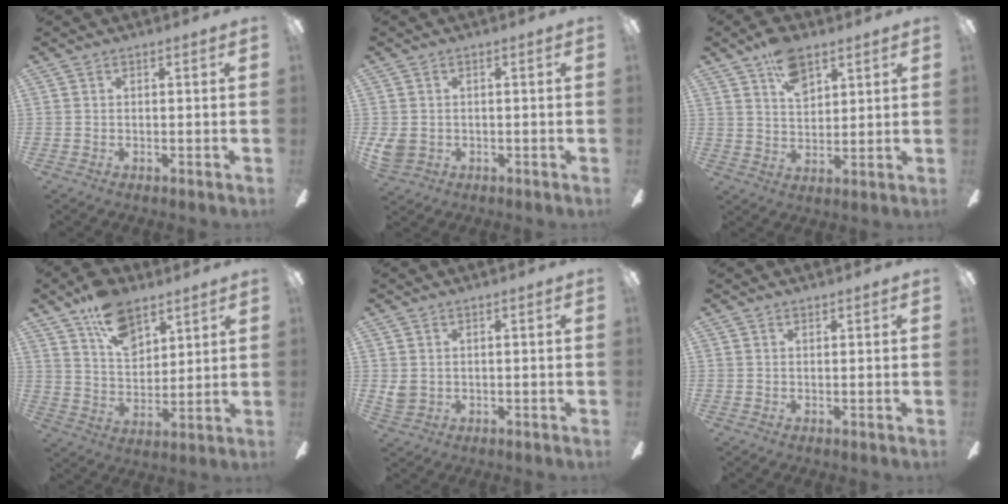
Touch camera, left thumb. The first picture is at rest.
{"total": 3.6, "force": [0.1, 3.0, 1.9], "torque": [-0.047, -0.001, 0.001]}
{"total": 9.2, "force": [5.9, 4.7, 5.3], "torque": [-0.079, -0.025, 0.103]}
{"total": 13.1, "force": [8.5, 7.3, 6.8], "torque": [-0.107, -0.040, 0.156]}
{"total": 2.6, "force": [1.0, 2.0, 1.2], "torque": [-0.025, 0.003, 0.020]}
{"total": 0.8, "force": [0.6, 0.3, 0.4], "torque": [-0.008, 0.001, 0.011]}